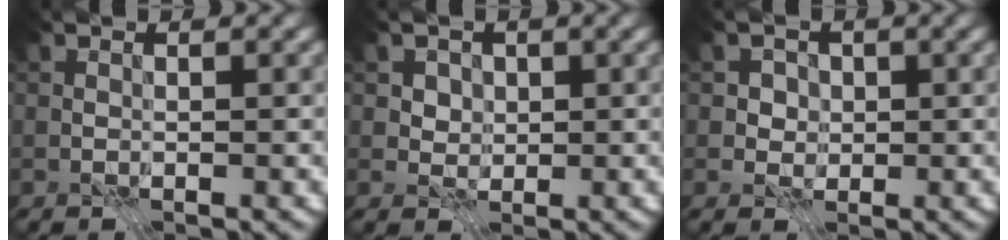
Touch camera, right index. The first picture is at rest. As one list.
[{"total": 2.7, "force": [1.1, 2.1, 1.1], "torque": [-0.025, 0.002, 0.023]}, {"total": 2.2, "force": [0.6, 2.0, 0.8], "torque": [-0.002, 0.003, 0.010]}]